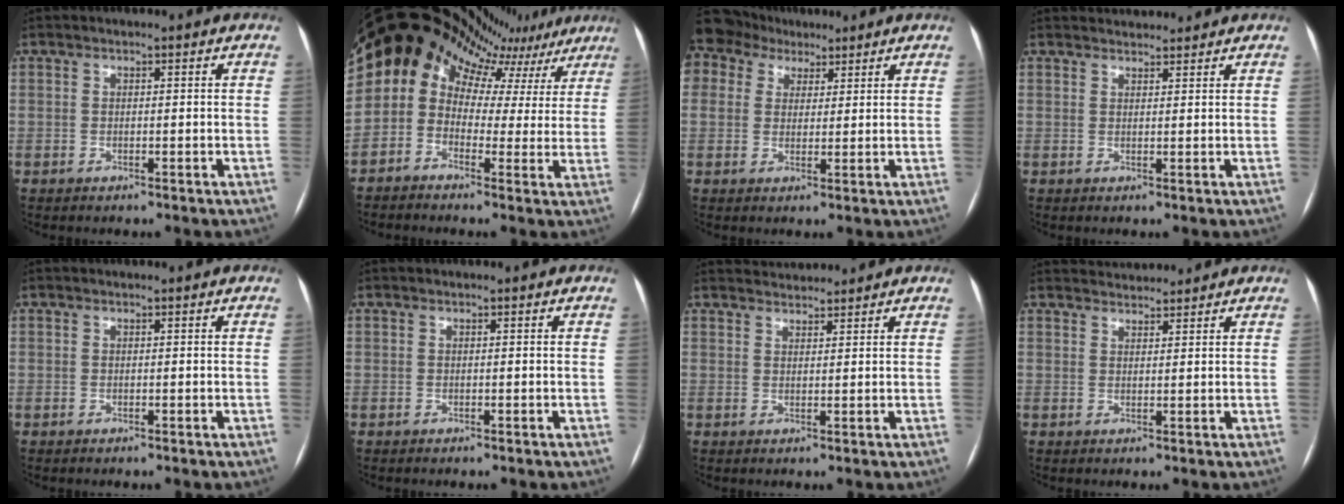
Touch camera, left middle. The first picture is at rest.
{"total": 21.4, "force": [14.9, 13.6, 7.3], "torque": [-0.161, 0.105, 0.179]}
{"total": 9.9, "force": [6.5, 7.1, 2.2], "torque": [-0.058, 0.048, 0.123]}
{"total": 4.1, "force": [4.0, 0.7, 0.3], "torque": [-0.008, 0.025, 0.058]}
{"total": 0.0}
{"total": 0.0}
{"total": 4.1, "force": [4.1, 0.4, 0.1], "torque": [-0.009, 0.025, 0.068]}
{"total": 4.5, "force": [4.5, 0.4, 0.3], "torque": [-0.011, 0.026, 0.071]}